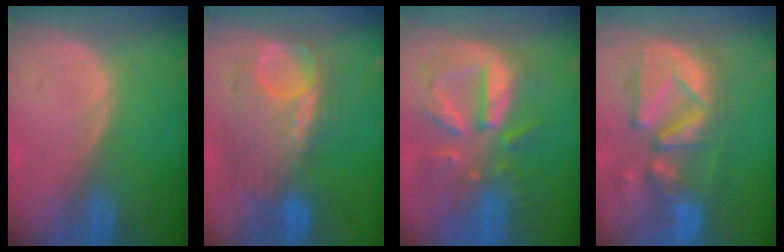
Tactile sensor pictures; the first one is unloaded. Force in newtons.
{"total": 10.4, "press": 9.9, "slide": 3.0}
{"total": 10.6, "press": 9.3, "slide": 5.0}
{"total": 12.7, "press": 11.2, "slide": 6.0}